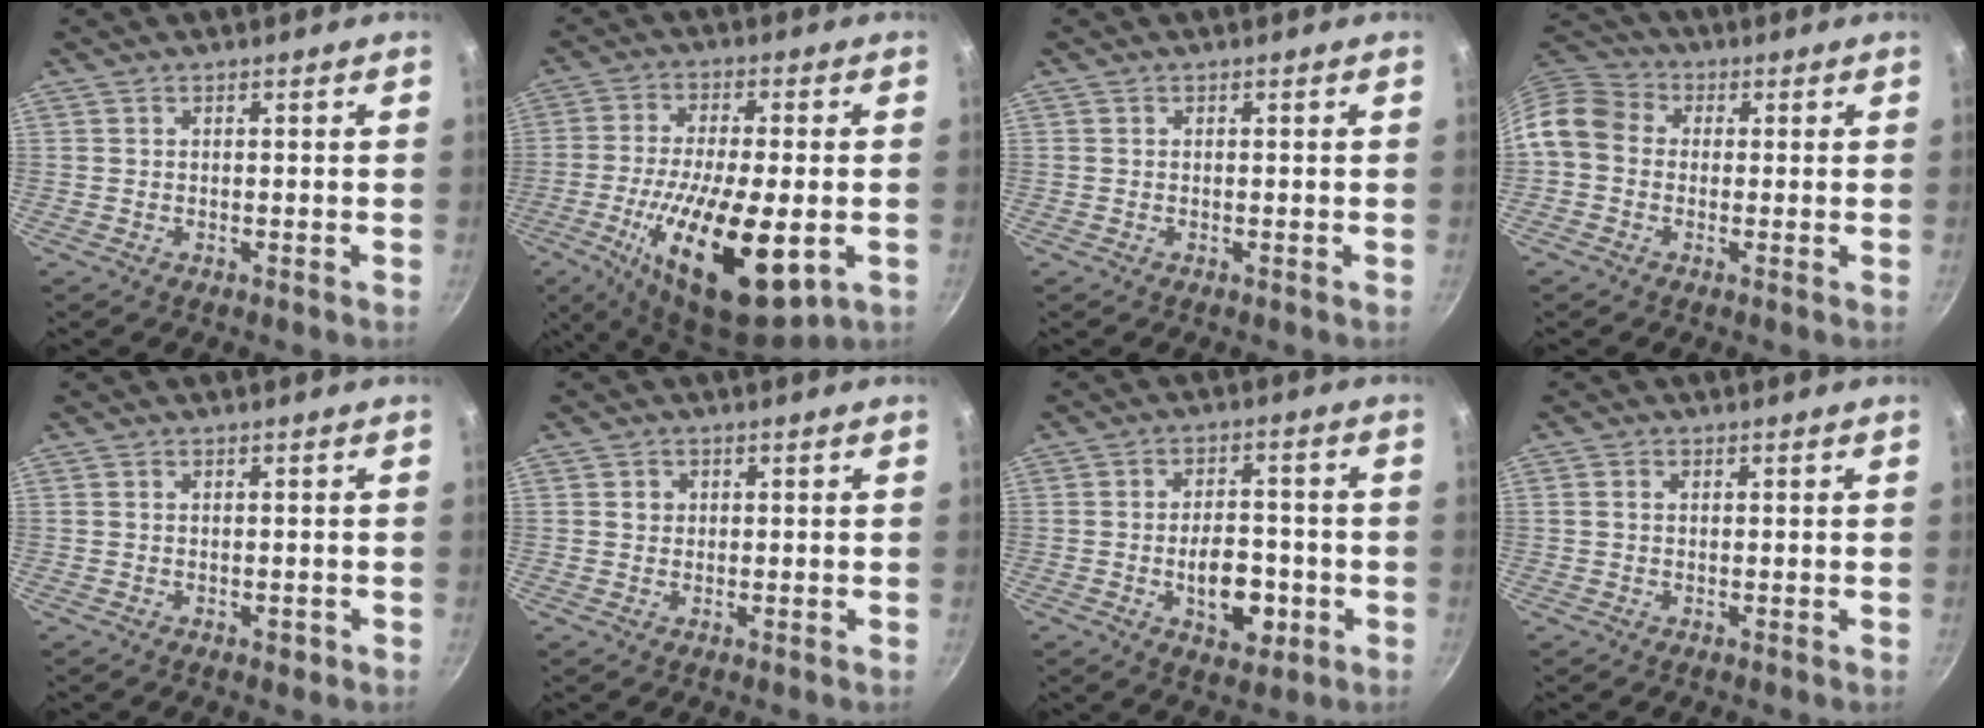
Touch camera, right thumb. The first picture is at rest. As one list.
[{"total": 20.3, "force": [-5.8, 7.3, 18.0], "torque": [-0.317, 0.001, -0.098]}, {"total": 0.0}, {"total": 8.7, "force": [-0.1, 7.3, 4.8], "torque": [-0.071, 0.024, -0.025]}, {"total": 1.3, "force": [-0.5, 0.9, 0.9], "torque": [-0.008, 0.004, -0.006]}, {"total": 1.7, "force": [0.3, 1.6, 0.5], "torque": [-0.002, 0.002, 0.003]}, {"total": 10.2, "force": [-2.8, 5.9, 7.8], "torque": [-0.090, 0.014, -0.040]}, {"total": 1.3, "force": [0.1, 1.0, 0.7], "torque": [-0.013, 0.005, 0.001]}]